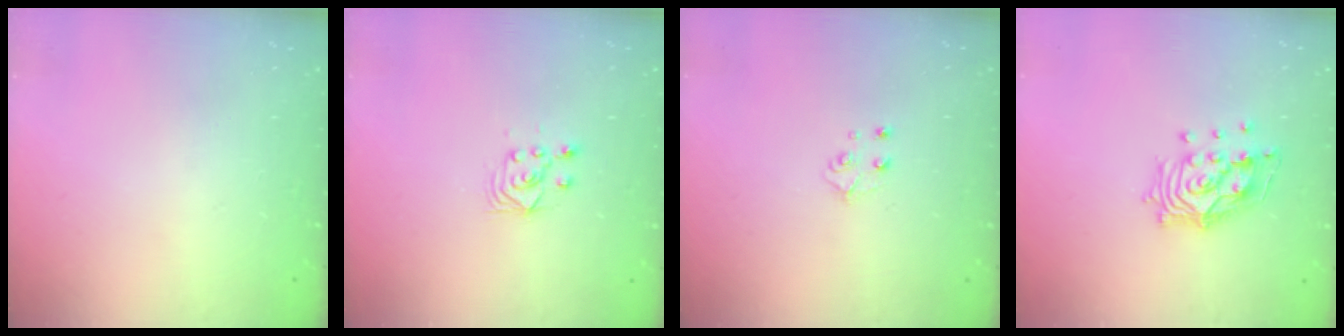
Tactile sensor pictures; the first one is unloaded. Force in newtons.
{"total": 3.5, "press": 3.2, "slide": 1.4}
{"total": 4.1, "press": 4.0, "slide": 0.5}
{"total": 12.3, "press": 12.2, "slide": 1.7}